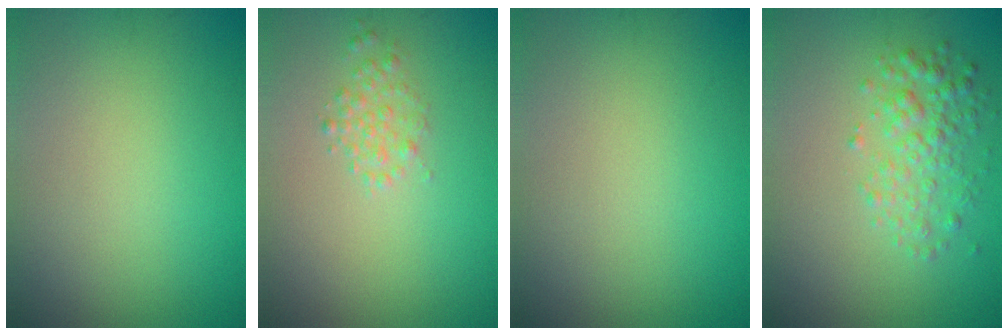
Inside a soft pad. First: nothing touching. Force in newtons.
{"total": 1.5, "press": 1.5, "slide": 0.1}
{"total": 0.0}
{"total": 3.0, "press": 3.0, "slide": 0.1}